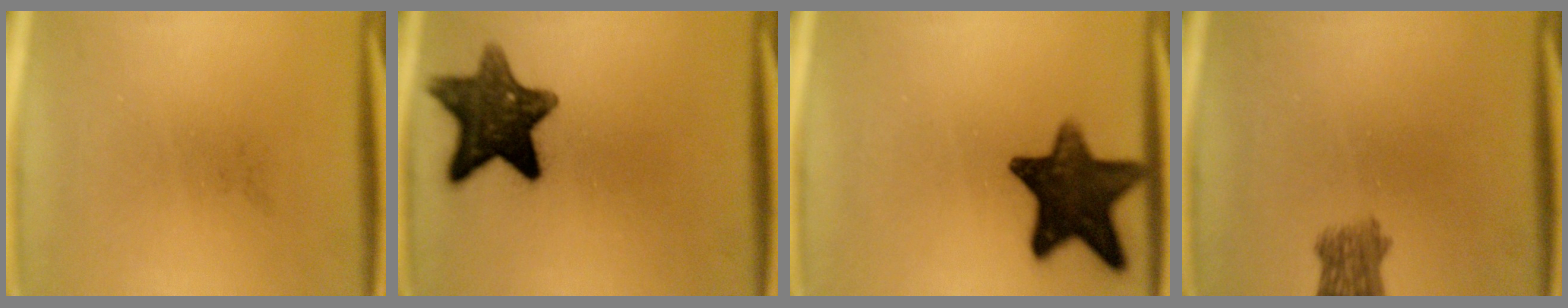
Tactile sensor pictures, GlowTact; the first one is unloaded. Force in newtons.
{"total": 12.2}
{"total": 13.6}
{"total": 4.2}